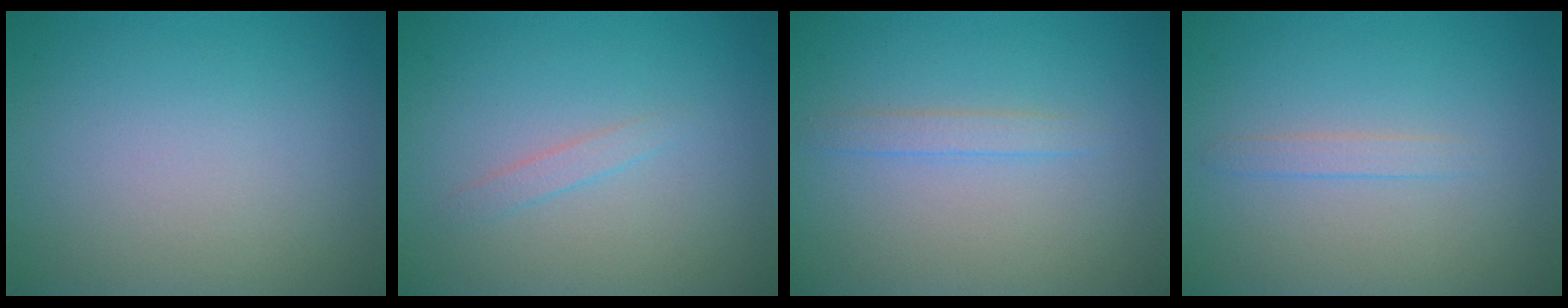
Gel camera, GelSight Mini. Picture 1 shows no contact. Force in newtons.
{"total": 1.0, "press": 1.0, "slide": 0.1}
{"total": 1.2, "press": 1.2, "slide": 0.0}
{"total": 1.1, "press": 1.0, "slide": 0.1}